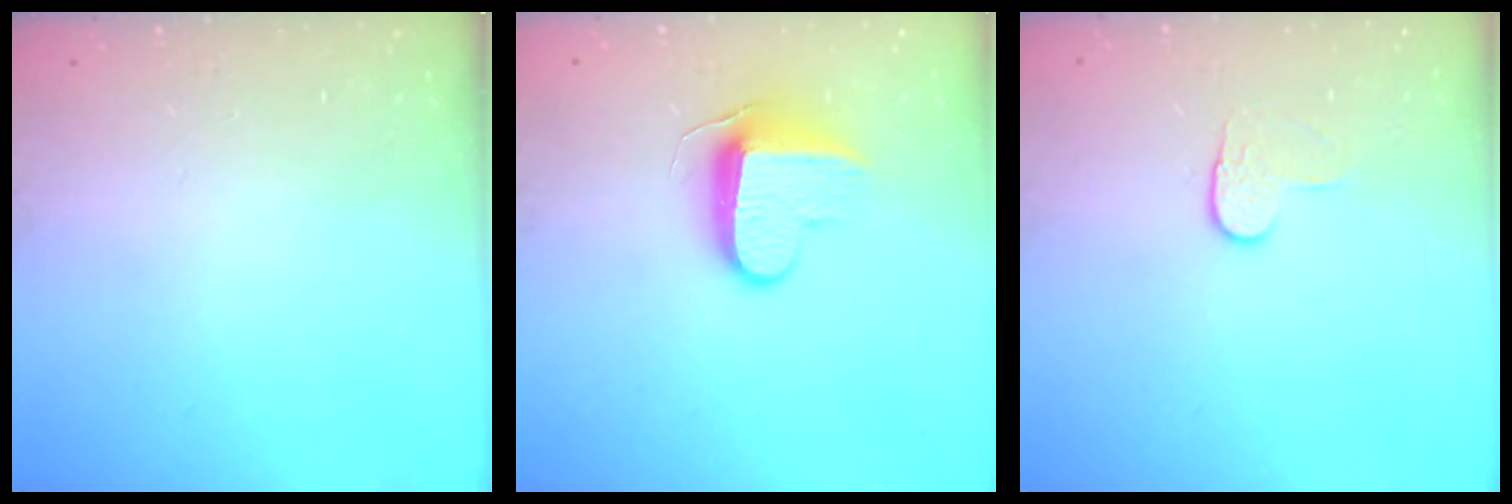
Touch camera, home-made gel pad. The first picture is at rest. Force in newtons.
{"total": 9.2, "press": 9.2, "slide": 0.9}
{"total": 5.3, "press": 5.3, "slide": 0.5}